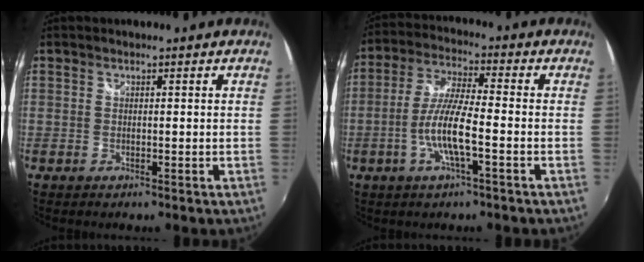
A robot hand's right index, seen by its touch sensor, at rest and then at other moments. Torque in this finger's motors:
{"motor_torque": [0.39, -0.21, 0.65, 0.12]}